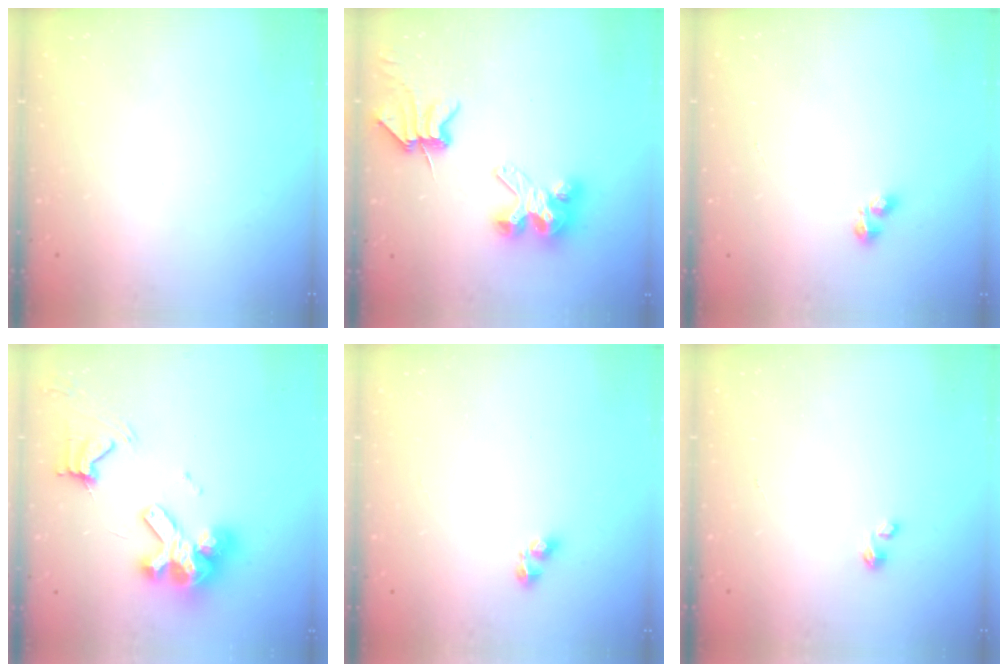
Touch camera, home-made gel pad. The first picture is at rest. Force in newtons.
{"total": 6.7, "press": 6.7, "slide": 0.9}
{"total": 2.6, "press": 2.5, "slide": 0.5}
{"total": 15.7, "press": 15.6, "slide": 1.7}
{"total": 2.9, "press": 2.6, "slide": 1.1}
{"total": 0.0}